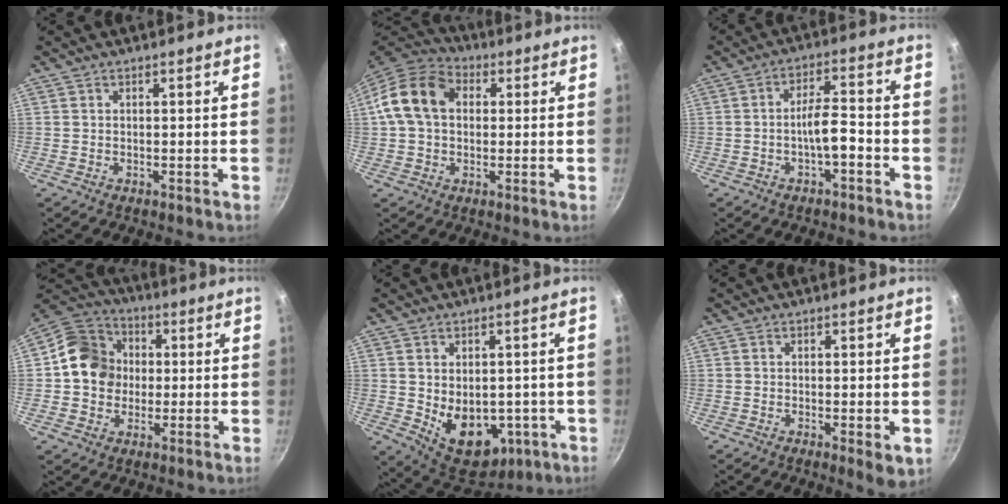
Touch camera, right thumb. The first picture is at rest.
{"total": 13.0, "force": [2.0, 9.8, 8.4], "torque": [-0.133, 0.028, 0.017]}
{"total": 5.7, "force": [-2.6, 1.9, 4.7], "torque": [-0.074, 0.033, -0.041]}
{"total": 12.5, "force": [0.6, 11.0, 5.9], "torque": [-0.072, 0.022, -0.006]}
{"total": 12.8, "force": [-2.3, 8.8, 9.1], "torque": [-0.094, -0.014, -0.007]}
{"total": 3.6, "force": [-0.8, 0.9, 3.4], "torque": [-0.050, -0.014, -0.010]}